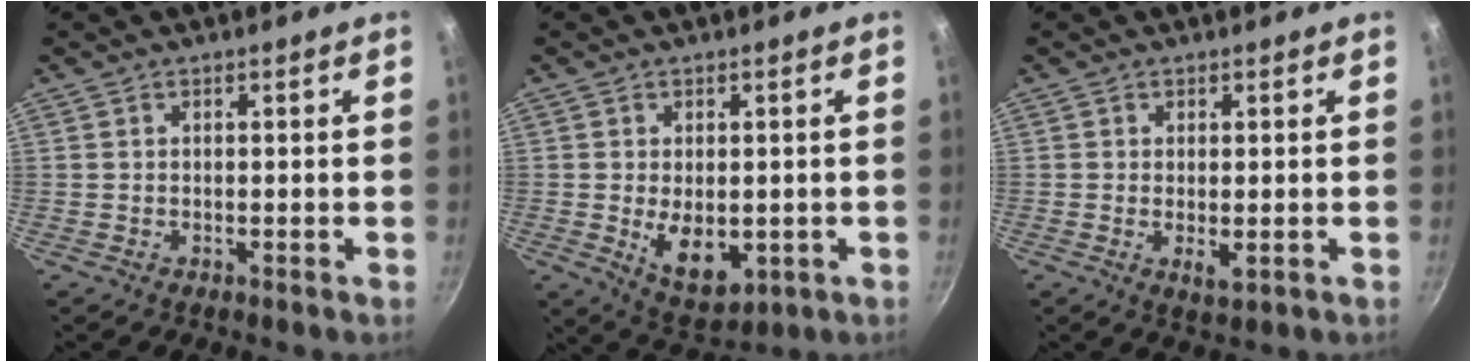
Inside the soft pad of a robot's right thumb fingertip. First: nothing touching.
{"total": 8.8, "force": [-1.1, 5.5, 6.7], "torque": [-0.089, -0.013, 0.003]}
{"total": 2.5, "force": [-0.3, 1.0, 2.3], "torque": [-0.042, -0.011, -0.002]}